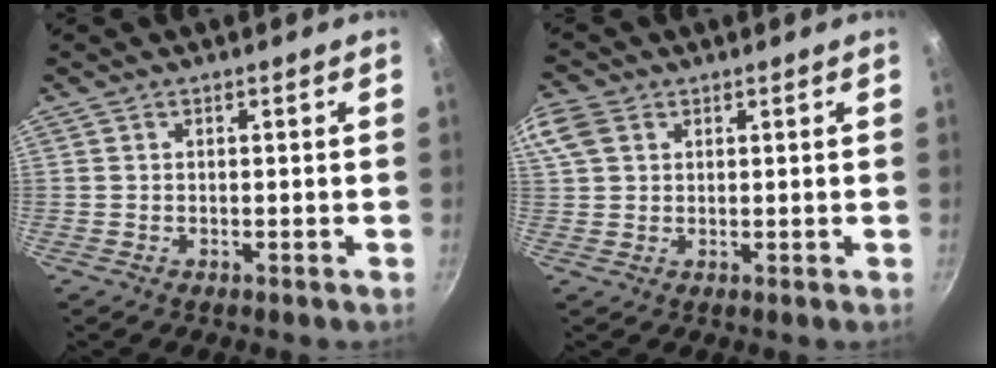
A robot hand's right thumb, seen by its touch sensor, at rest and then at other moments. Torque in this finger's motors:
{"motor_torque": [-0.90, 0.37, 0.84, 0.29, 0.04]}